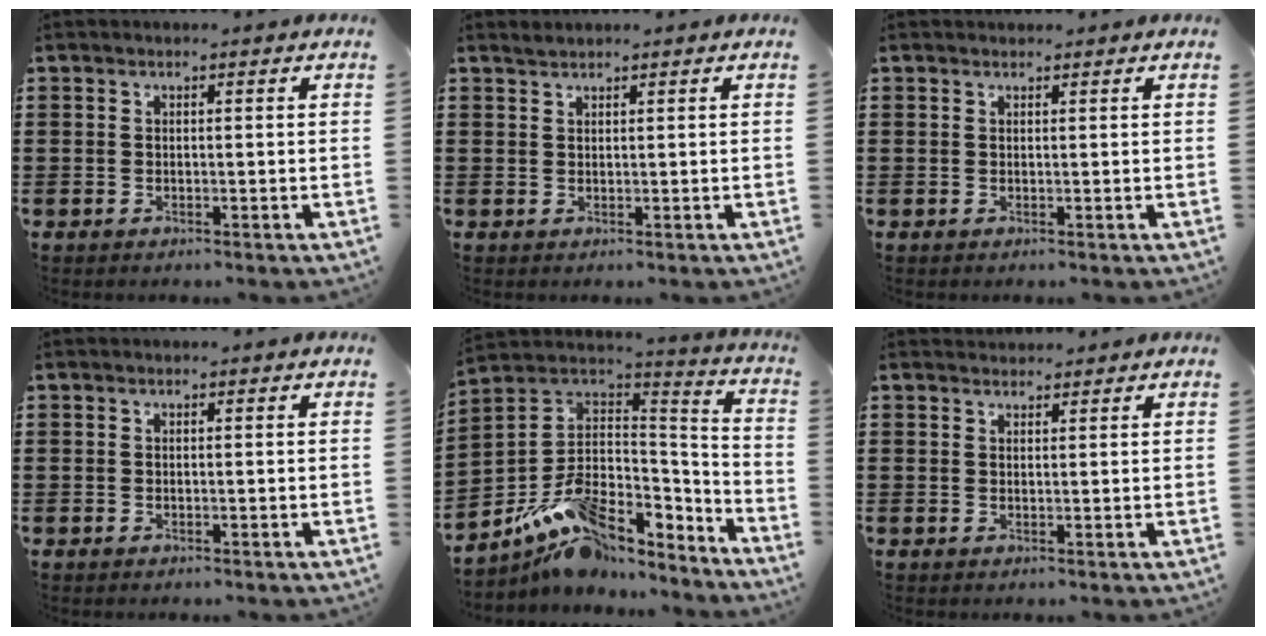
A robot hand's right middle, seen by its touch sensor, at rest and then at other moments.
{"total": 0.9, "force": [0.9, 0.1, -0.1], "torque": [-0.001, 0.000, 0.018]}
{"total": 0.6, "force": [0.6, 0.3, 0.0], "torque": [0.007, -0.002, 0.009]}
{"total": 0.0}
{"total": 11.4, "force": [-7.3, 6.6, 5.8], "torque": [-0.113, 0.018, -0.134]}
{"total": 1.5, "force": [1.5, 0.4, -0.1], "torque": [0.006, 0.000, 0.027]}